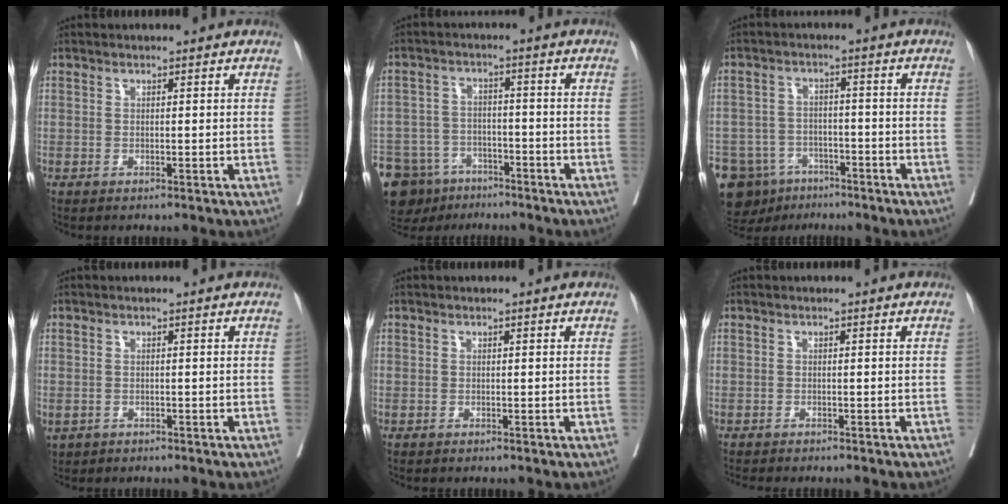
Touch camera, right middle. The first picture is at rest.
{"total": 13.1, "force": [-9.7, 7.9, 3.9], "torque": [-0.093, 0.005, -0.147]}
{"total": 13.6, "force": [-9.1, 9.1, 4.3], "torque": [-0.109, 0.007, -0.131]}
{"total": 3.0, "force": [-1.6, 2.3, 1.1], "torque": [-0.029, -0.003, -0.020]}
{"total": 0.0}
{"total": 3.7, "force": [-3.3, 0.6, 1.6], "torque": [-0.020, -0.006, -0.044]}